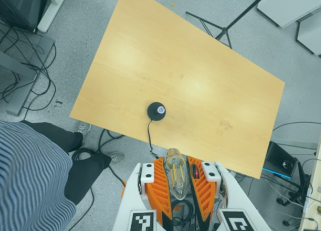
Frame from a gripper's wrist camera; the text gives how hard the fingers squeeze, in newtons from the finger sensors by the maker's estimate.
{"total": 21.0, "left": 23.5, "right": 18.4}